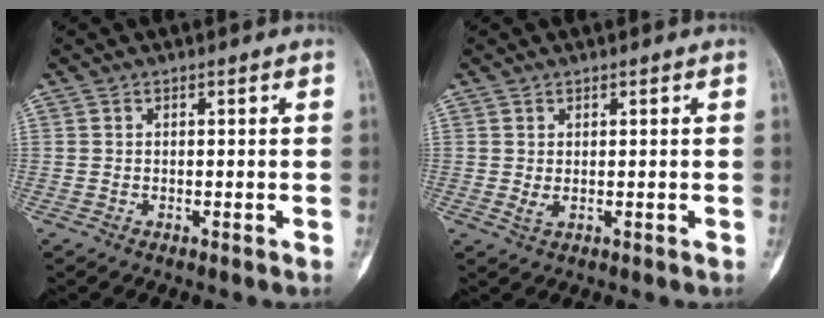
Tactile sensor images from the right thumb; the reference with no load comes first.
{"total": 1.4, "force": [0.0, 0.5, 1.3], "torque": [-0.028, 0.001, 0.007]}